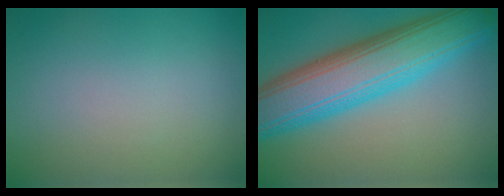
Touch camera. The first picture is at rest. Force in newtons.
{"total": 10.1, "press": 10.1, "slide": 0.4}